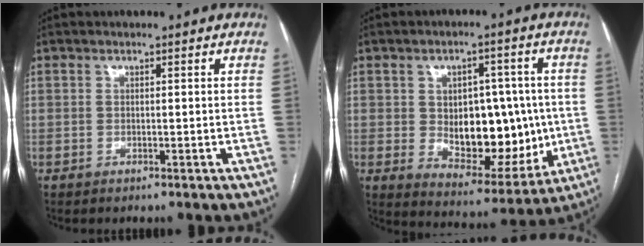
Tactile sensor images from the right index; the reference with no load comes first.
{"total": 14.7, "force": [-0.3, 8.2, 12.1], "torque": [-0.166, 0.008, 0.017]}